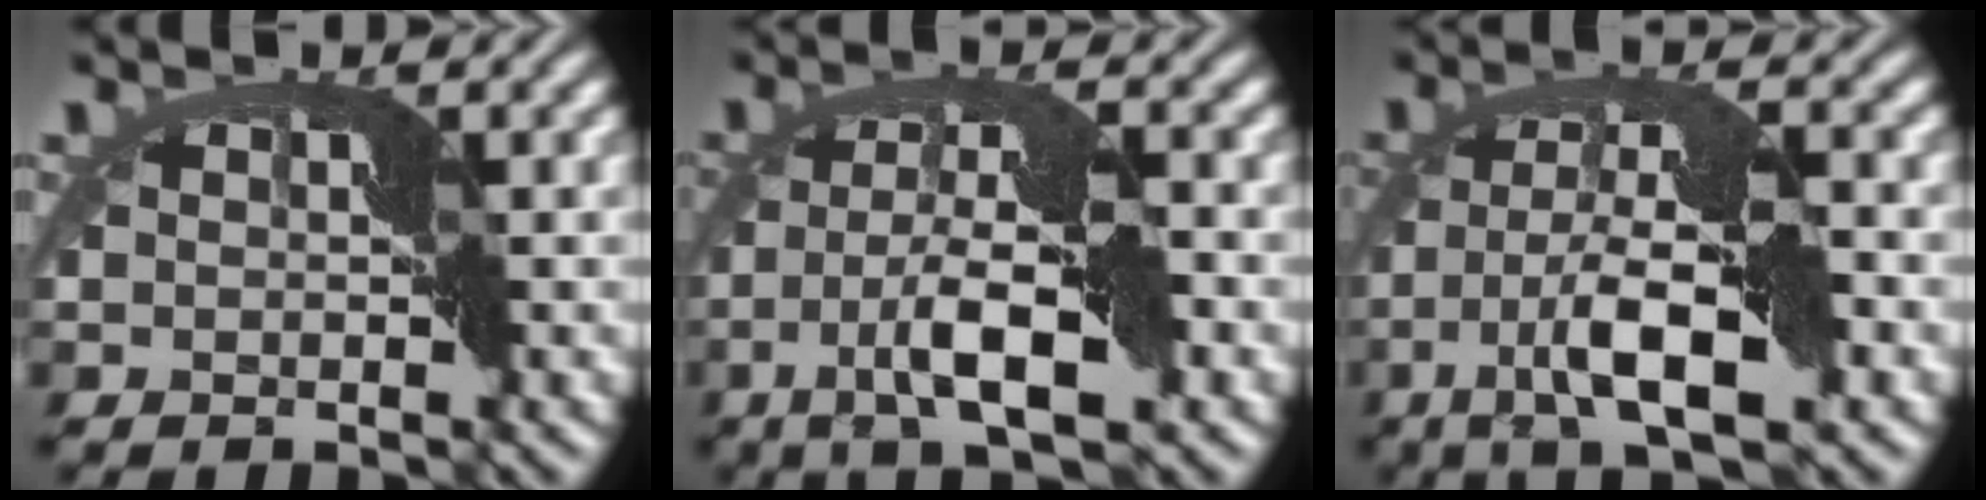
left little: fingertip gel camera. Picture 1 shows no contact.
{"total": 5.8, "force": [-2.0, 1.3, 5.3], "torque": [-0.110, 0.008, -0.038]}
{"total": 6.5, "force": [-2.4, 1.4, 5.9], "torque": [-0.123, 0.011, -0.049]}